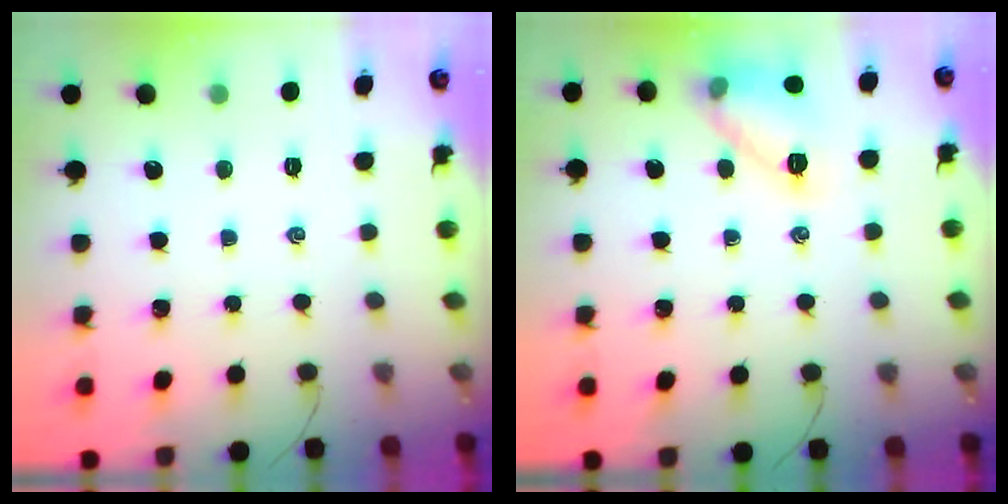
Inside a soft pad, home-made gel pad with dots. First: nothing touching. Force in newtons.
{"total": 11.7, "press": 11.7, "slide": 1.0}